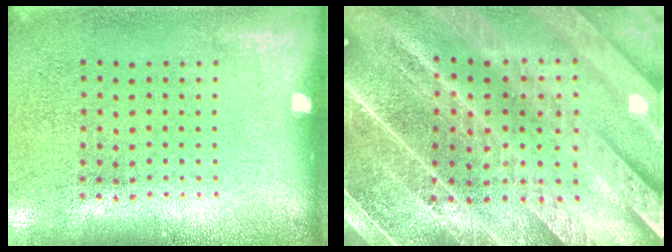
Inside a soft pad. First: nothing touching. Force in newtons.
{"total": 5.6, "press": 4.8, "slide": 3.0}